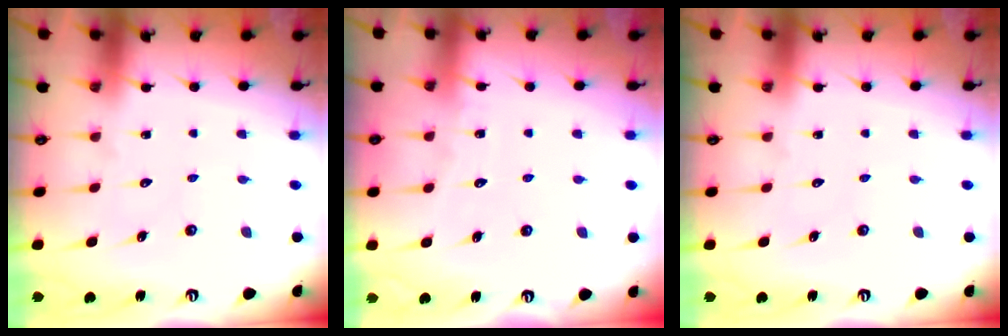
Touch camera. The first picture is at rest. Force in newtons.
{"total": 3.6, "press": 3.5, "slide": 0.4}
{"total": 0.0}